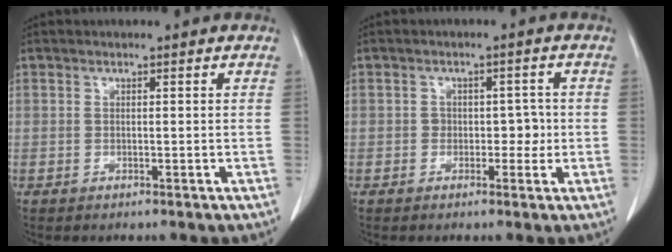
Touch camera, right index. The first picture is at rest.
{"total": 2.9, "force": [-0.3, 2.1, 1.9], "torque": [-0.011, 0.011, -0.003]}